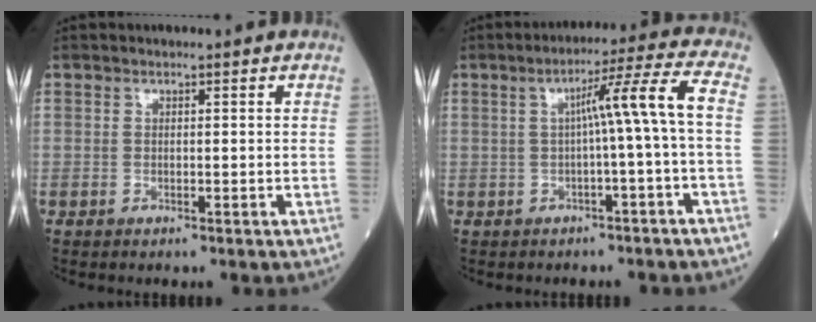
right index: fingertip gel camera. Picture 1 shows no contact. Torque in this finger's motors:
{"motor_torque": [1.07, 0.04, 0.50, 0.13]}